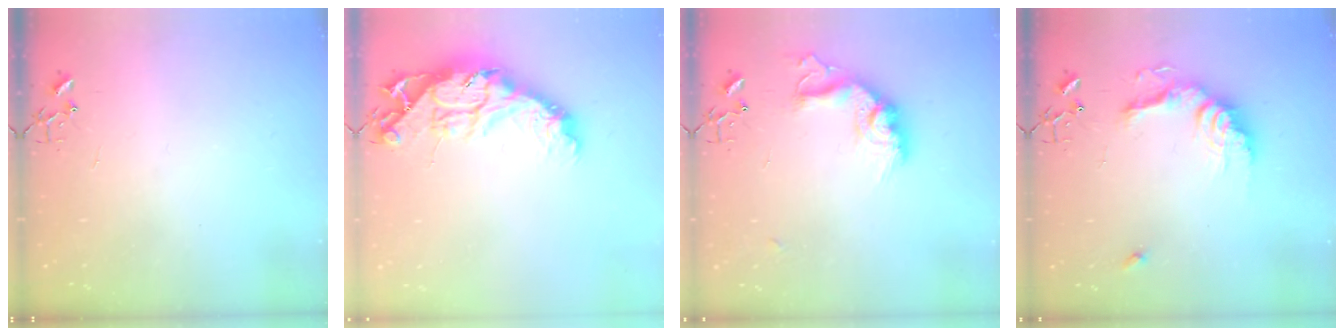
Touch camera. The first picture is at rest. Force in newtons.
{"total": 18.3, "press": 18.3, "slide": 1.4}
{"total": 16.9, "press": 16.9, "slide": 1.2}
{"total": 17.3, "press": 17.2, "slide": 1.5}